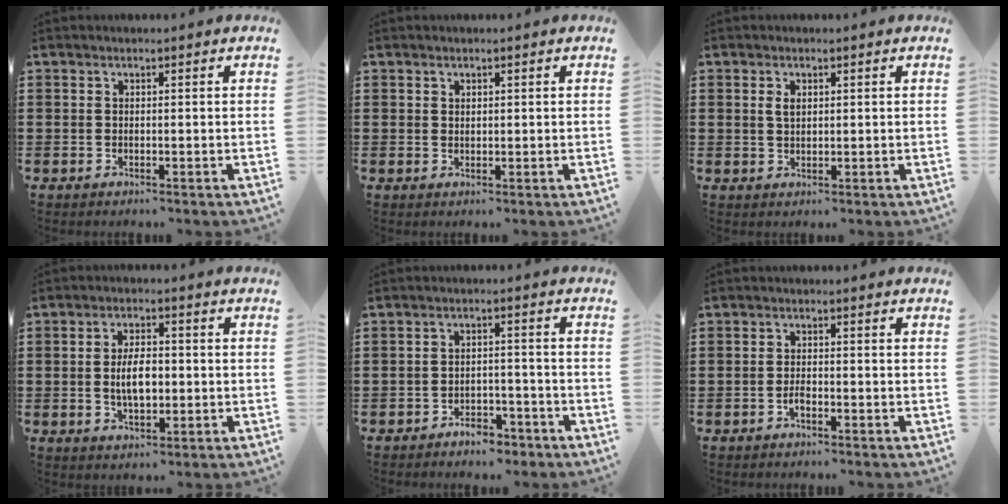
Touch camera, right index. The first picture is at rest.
{"total": 0.9, "force": [0.7, 0.6, 0.2], "torque": [-0.006, 0.002, 0.013]}
{"total": 1.7, "force": [0.6, 0.9, 1.4], "torque": [-0.030, 0.006, 0.010]}
{"total": 5.4, "force": [-0.4, 2.5, 4.7], "torque": [-0.071, 0.000, -0.011]}
{"total": 3.5, "force": [-3.3, 1.0, 0.7], "torque": [-0.014, 0.008, -0.066]}
{"total": 1.6, "force": [-1.0, 0.4, 1.1], "torque": [-0.024, -0.004, -0.018]}